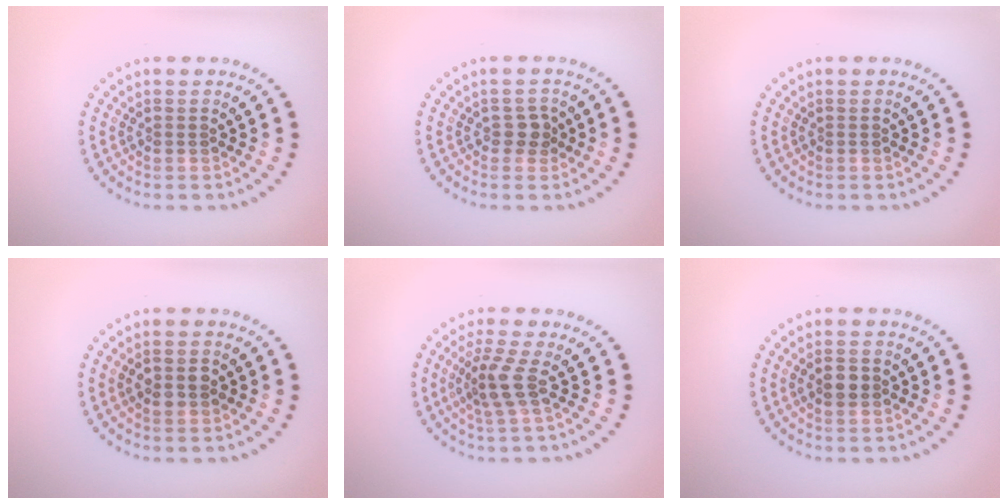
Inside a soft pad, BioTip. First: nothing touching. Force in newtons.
{"total": 1.3, "press": 1.3, "slide": 0.5}
{"total": 0.0}
{"total": 2.3, "press": 2.3, "slide": 0.1}
{"total": 2.8, "press": 2.1, "slide": 1.8}
{"total": 1.9, "press": 1.9, "slide": 0.1}